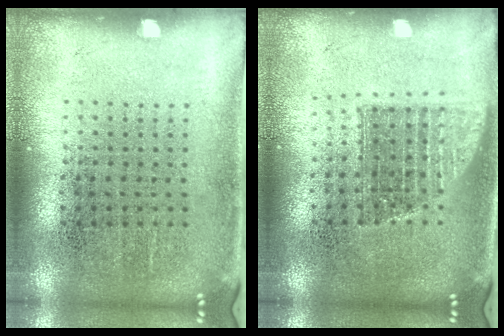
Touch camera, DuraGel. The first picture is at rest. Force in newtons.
{"total": 1.2, "press": 1.0, "slide": 0.7}